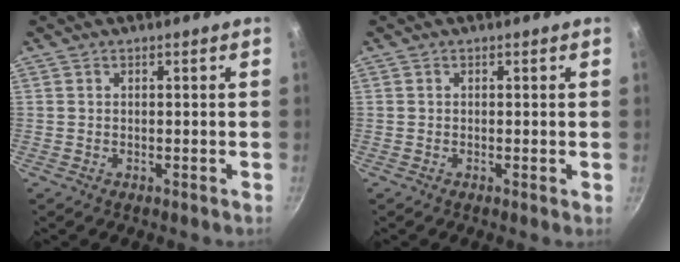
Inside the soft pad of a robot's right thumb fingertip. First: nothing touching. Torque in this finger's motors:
{"motor_torque": [-0.49, -0.25, -0.19, -0.08, -0.03]}